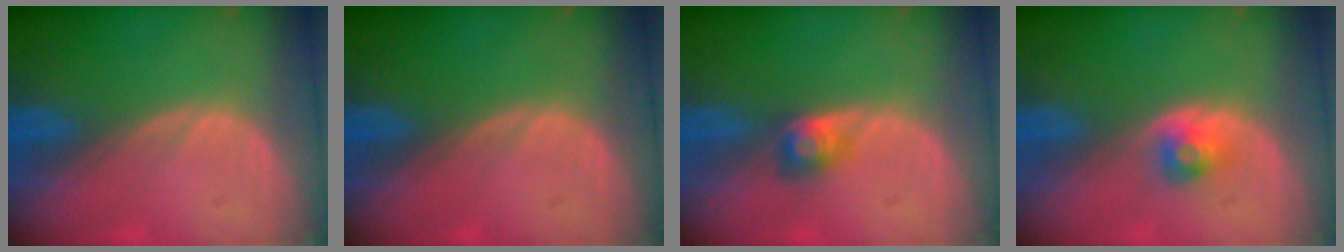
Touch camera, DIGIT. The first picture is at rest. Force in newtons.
{"total": 0.0}
{"total": 2.6, "press": 2.5, "slide": 0.7}
{"total": 2.6, "press": 2.4, "slide": 1.0}